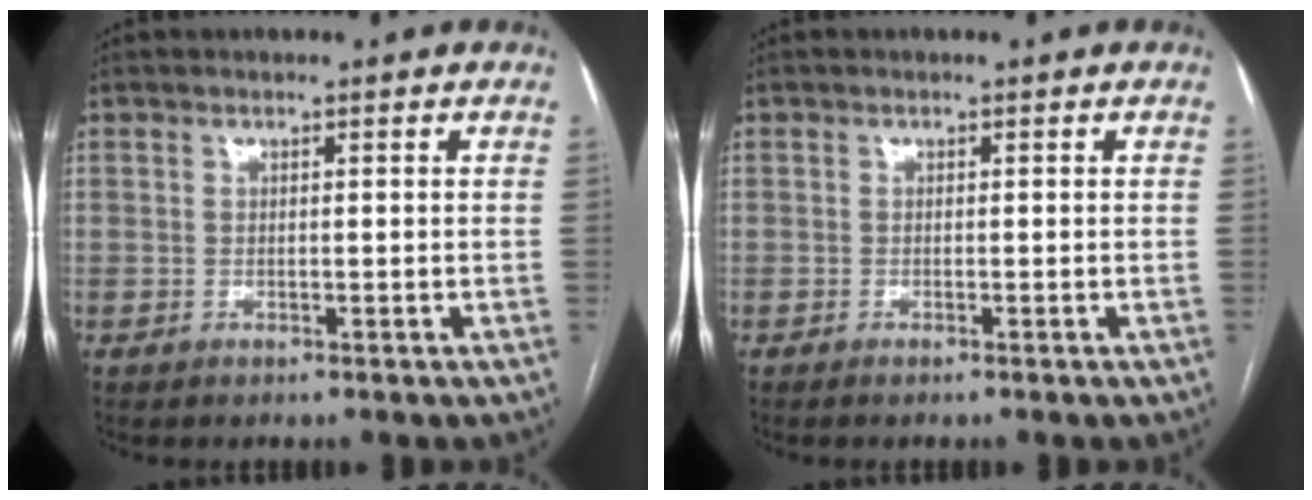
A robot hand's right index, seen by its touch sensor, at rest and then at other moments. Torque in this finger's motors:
{"motor_torque": [0.00, -0.02, 0.11, 0.01]}